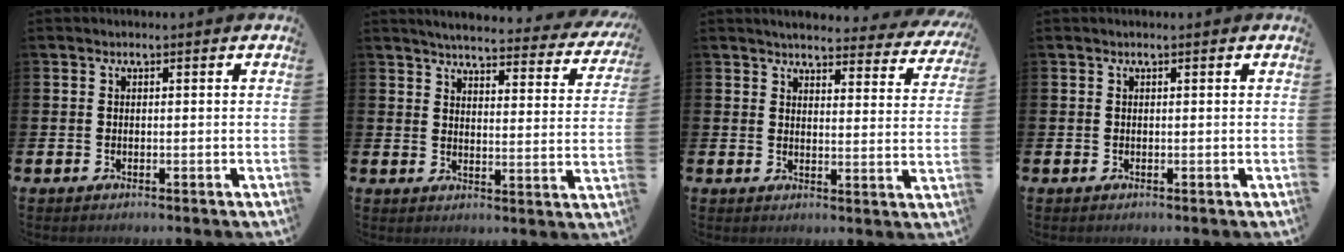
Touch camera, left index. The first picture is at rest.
{"total": 4.2, "force": [4.0, 0.5, 1.4], "torque": [-0.041, -0.034, 0.063]}
{"total": 3.9, "force": [3.7, 0.6, 0.8], "torque": [-0.022, -0.031, 0.060]}
{"total": 0.0}